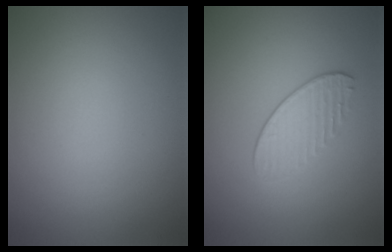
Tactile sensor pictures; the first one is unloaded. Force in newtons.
{"total": 1.8, "press": 1.3, "slide": 1.1}